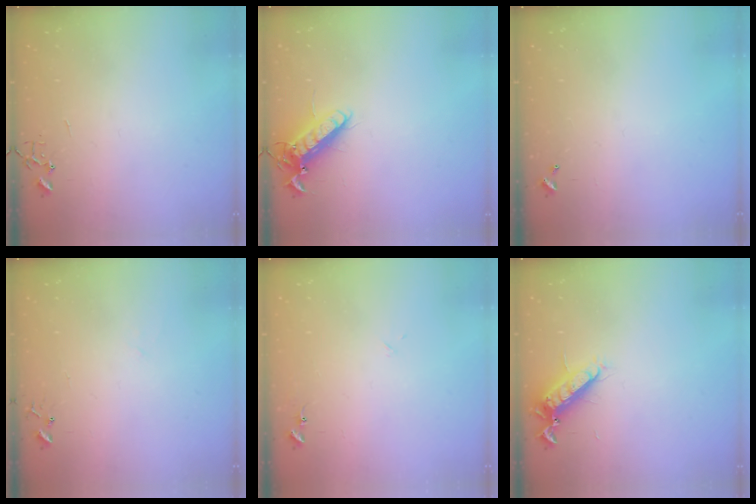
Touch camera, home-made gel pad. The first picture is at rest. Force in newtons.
{"total": 12.6, "press": 12.4, "slide": 2.4}
{"total": 0.0}
{"total": 4.6, "press": 4.5, "slide": 0.6}
{"total": 7.8, "press": 7.8, "slide": 0.6}
{"total": 12.4, "press": 12.3, "slide": 1.5}